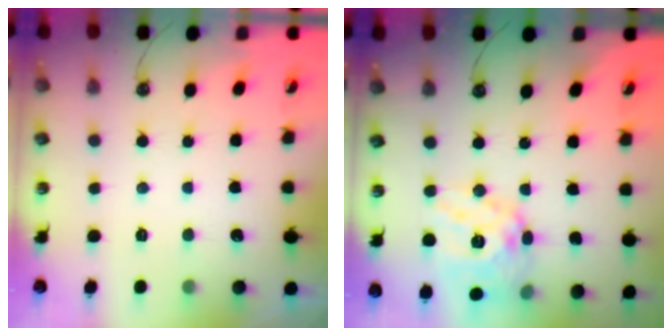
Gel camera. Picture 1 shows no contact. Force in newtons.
{"total": 16.9, "press": 16.8, "slide": 1.6}